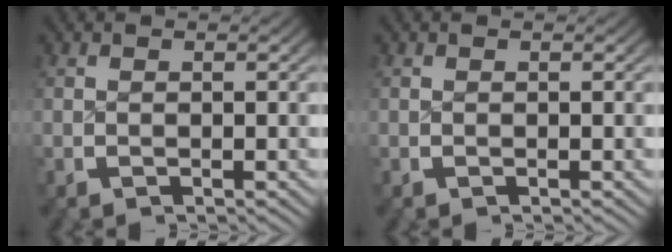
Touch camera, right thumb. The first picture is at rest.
{"total": 0.0}